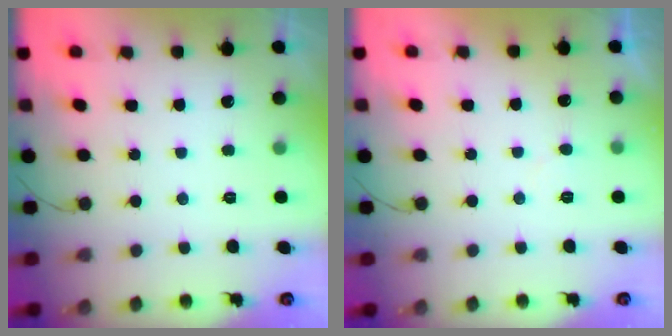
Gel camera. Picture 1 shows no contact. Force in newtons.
{"total": 3.3, "press": 3.3, "slide": 0.2}